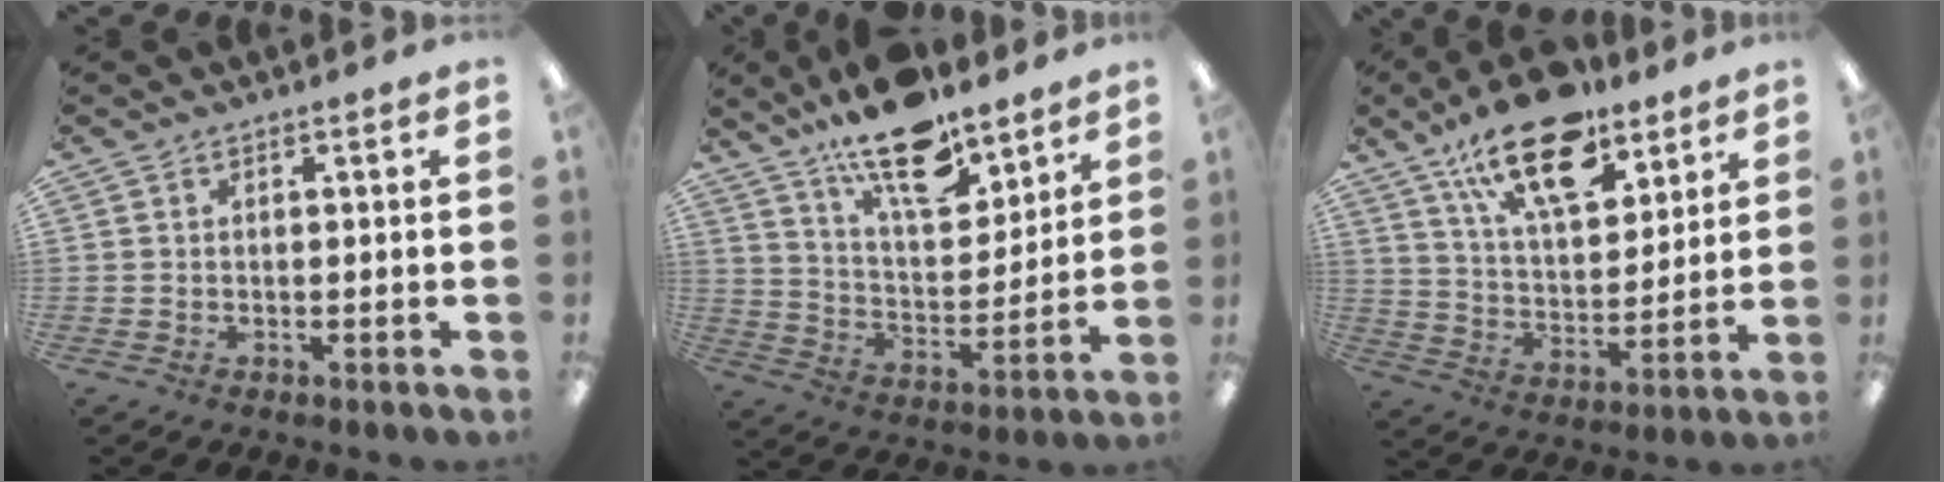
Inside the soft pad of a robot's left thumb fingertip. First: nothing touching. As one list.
[{"total": 17.3, "force": [13.1, 6.6, 9.2], "torque": [-0.150, -0.079, 0.225]}, {"total": 19.2, "force": [13.0, 8.4, 11.3], "torque": [-0.183, -0.062, 0.224]}]